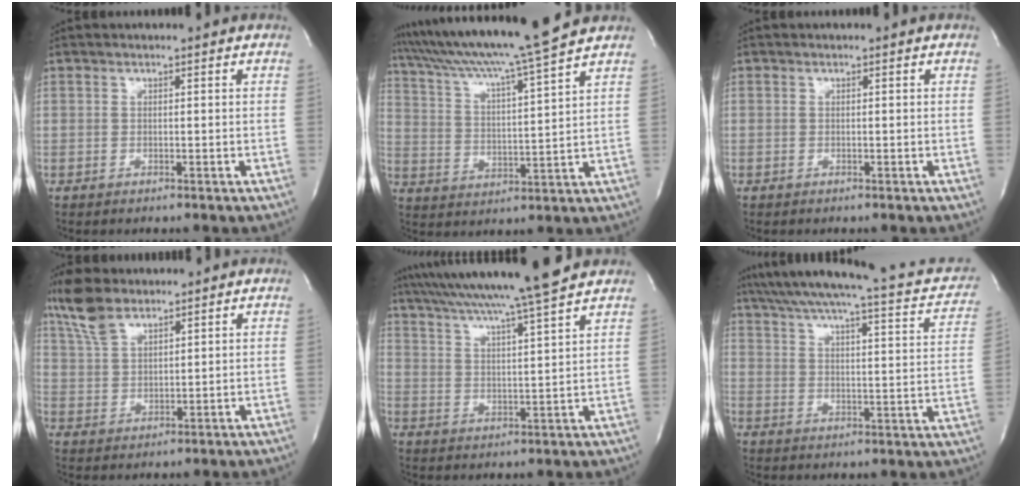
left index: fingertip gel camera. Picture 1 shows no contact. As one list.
[{"total": 16.1, "force": [14.0, -1.9, 7.8], "torque": [-0.139, -0.012, 0.224]}, {"total": 0.0}, {"total": 6.9, "force": [5.4, 2.6, 3.5], "torque": [-0.081, 0.015, 0.113]}, {"total": 17.3, "force": [15.0, -1.8, 8.4], "torque": [-0.147, -0.011, 0.223]}, {"total": 24.8, "force": [20.6, 4.6, 13.1], "torque": [-0.198, 0.006, 0.256]}]